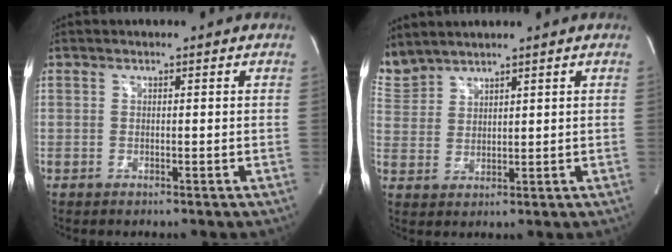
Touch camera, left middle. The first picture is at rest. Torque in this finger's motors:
{"motor_torque": [0.08, -0.10, 0.08, -0.01]}